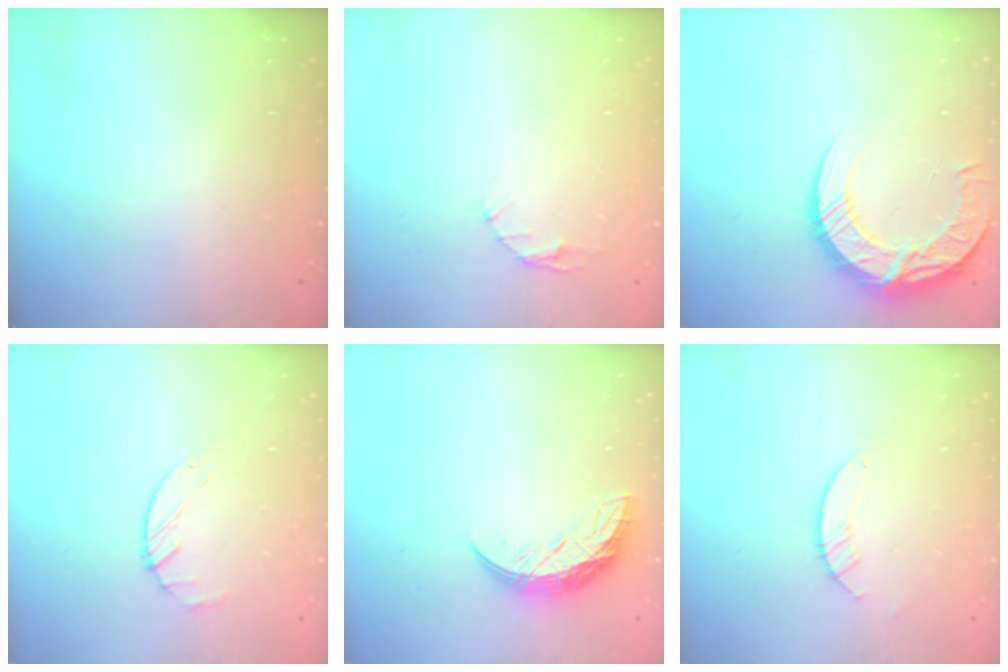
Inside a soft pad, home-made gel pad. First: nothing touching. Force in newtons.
{"total": 2.9, "press": 2.9, "slide": 0.4}
{"total": 18.4, "press": 18.4, "slide": 1.0}
{"total": 1.9, "press": 1.9, "slide": 0.3}
{"total": 10.7, "press": 10.7, "slide": 0.4}
{"total": 3.2, "press": 3.2, "slide": 0.3}